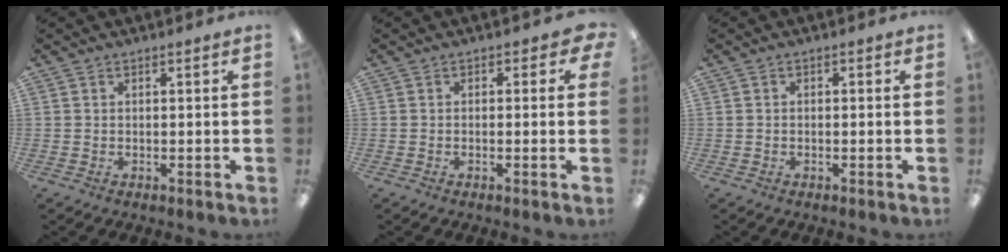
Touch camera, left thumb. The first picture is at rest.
{"total": 1.8, "force": [-0.5, 1.2, 1.3], "torque": [-0.017, 0.003, -0.011]}
{"total": 0.8, "force": [-0.7, 0.4, 0.3], "torque": [-0.006, 0.001, -0.014]}